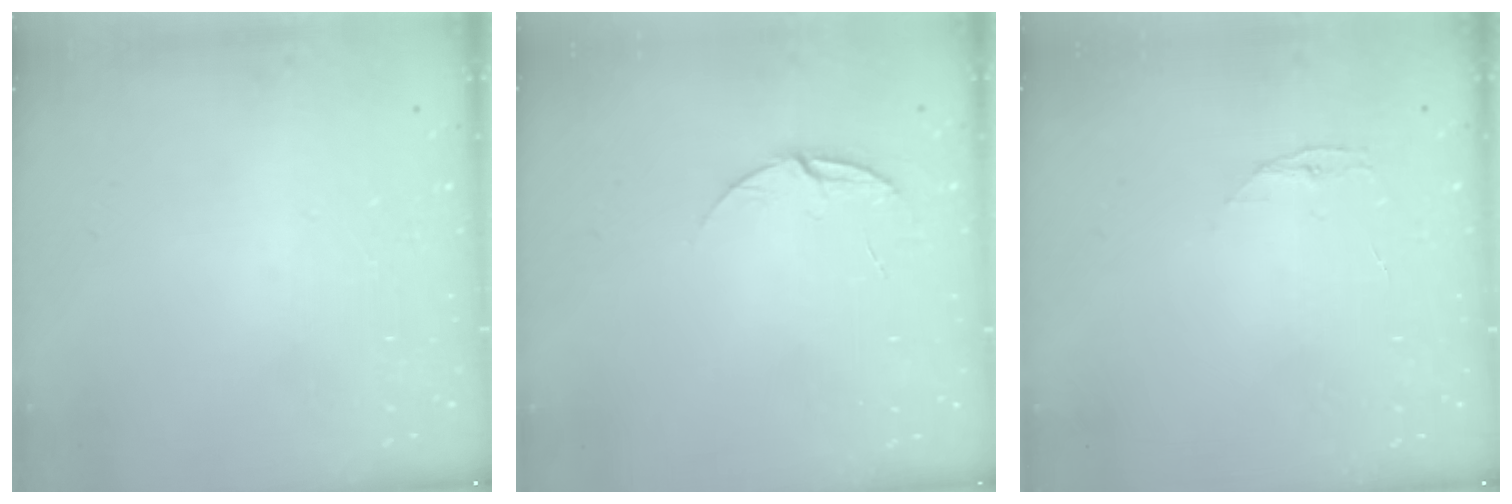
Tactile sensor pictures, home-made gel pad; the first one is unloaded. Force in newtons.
{"total": 6.6, "press": 6.6, "slide": 0.6}
{"total": 3.8, "press": 3.8, "slide": 0.5}